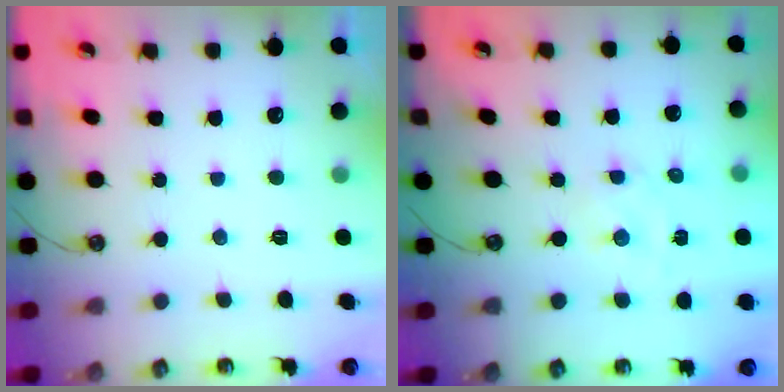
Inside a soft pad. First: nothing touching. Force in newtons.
{"total": 1.0, "press": 0.9, "slide": 0.2}